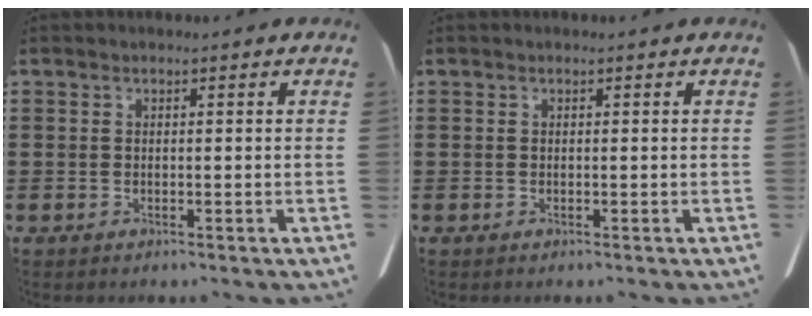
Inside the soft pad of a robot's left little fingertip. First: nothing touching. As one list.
[{"total": 0.0}]